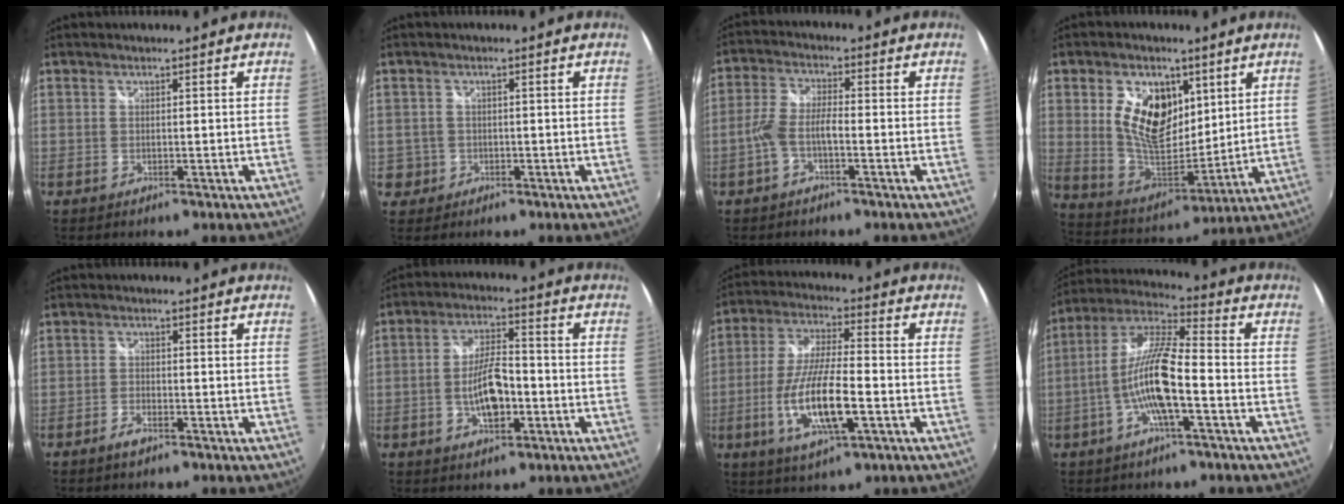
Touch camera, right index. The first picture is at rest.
{"total": 3.3, "force": [-0.7, 3.2, 0.2], "torque": [-0.005, 0.013, -0.007]}
{"total": 4.9, "force": [-2.2, 1.4, 4.1], "torque": [-0.097, 0.009, -0.043]}
{"total": 14.2, "force": [4.8, 8.5, 10.4], "torque": [-0.196, -0.001, 0.096]}
{"total": 2.4, "force": [-1.8, 0.8, 1.3], "torque": [-0.037, 0.001, -0.037]}
{"total": 8.9, "force": [-2.6, 3.6, 7.7], "torque": [-0.146, 0.007, -0.039]}
{"total": 14.5, "force": [-4.5, 3.6, 13.2], "torque": [-0.272, -0.014, -0.082]}
{"total": 12.7, "force": [-3.8, 2.2, 11.9], "torque": [-0.231, 0.003, -0.070]}